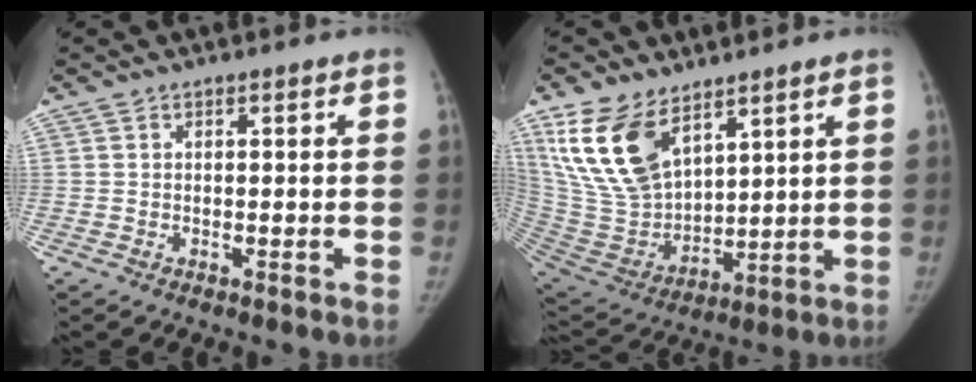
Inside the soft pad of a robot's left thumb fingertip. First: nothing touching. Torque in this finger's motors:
{"motor_torque": [1.55, 1.65, 1.51, -1.26, 0.17]}